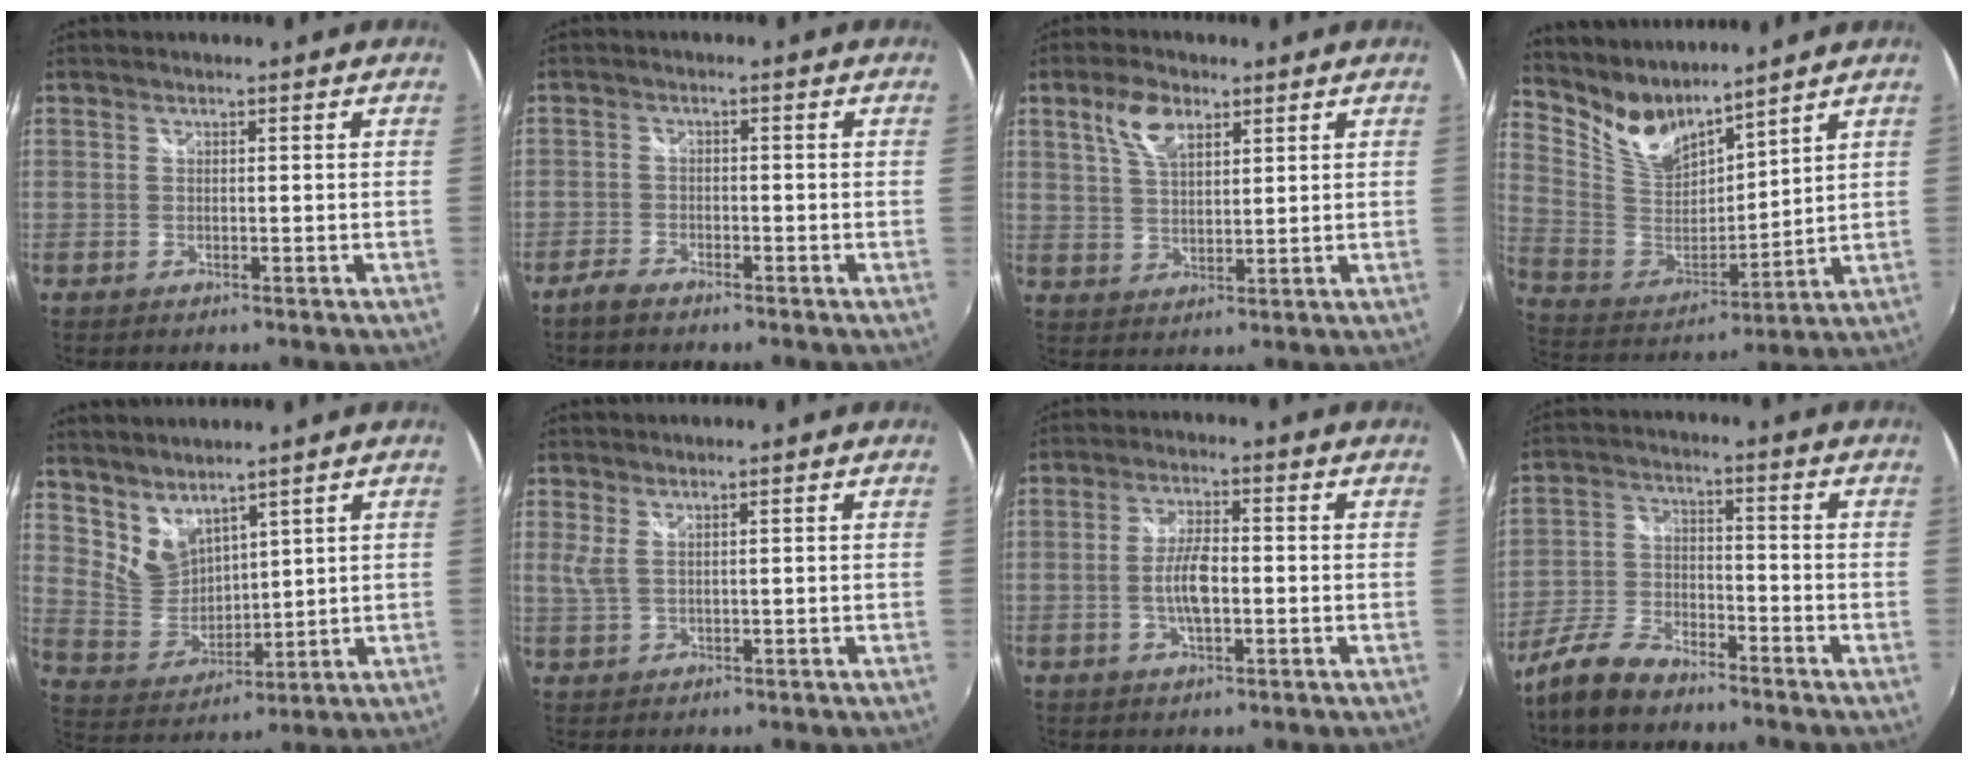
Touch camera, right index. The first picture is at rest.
{"total": 3.3, "force": [-2.8, 1.0, 1.3], "torque": [-0.045, -0.004, -0.059]}
{"total": 6.8, "force": [3.7, 3.3, 4.7], "torque": [-0.090, 0.013, 0.070]}
{"total": 10.7, "force": [9.5, 3.0, 3.9], "torque": [-0.091, -0.017, 0.198]}
{"total": 8.2, "force": [6.6, 3.7, 3.1], "torque": [-0.058, -0.003, 0.147]}
{"total": 2.3, "force": [1.0, 0.6, 1.9], "torque": [-0.041, -0.003, 0.021]}
{"total": 6.0, "force": [-1.1, 2.2, 5.5], "torque": [-0.110, 0.000, -0.019]}
{"total": 9.5, "force": [-7.5, 3.2, 4.8], "torque": [-0.113, -0.001, -0.150]}